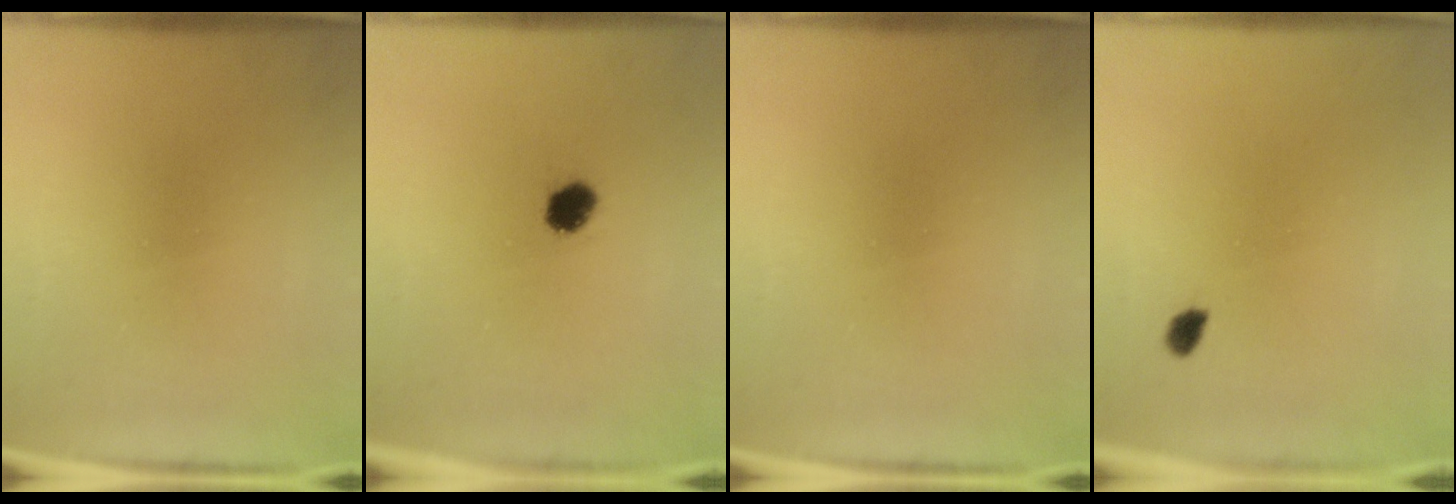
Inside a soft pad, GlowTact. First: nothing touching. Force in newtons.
{"total": 2.6}
{"total": 0.0}
{"total": 1.5}